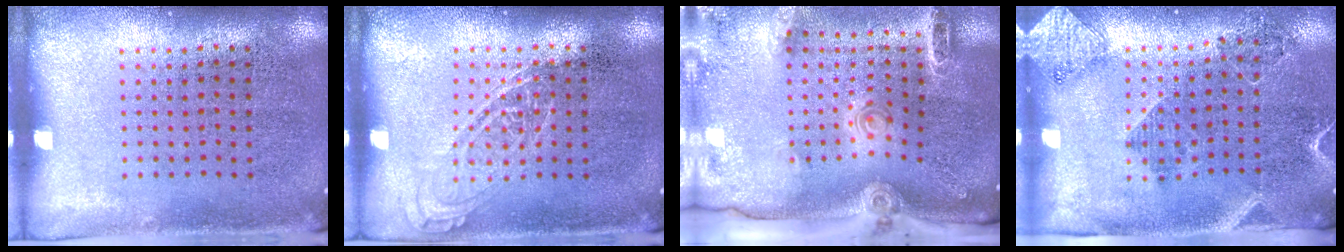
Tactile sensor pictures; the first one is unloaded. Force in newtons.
{"total": 1.8, "press": 1.8, "slide": 0.2}
{"total": 2.9, "press": 2.0, "slide": 2.0}
{"total": 1.8, "press": 1.7, "slide": 0.8}